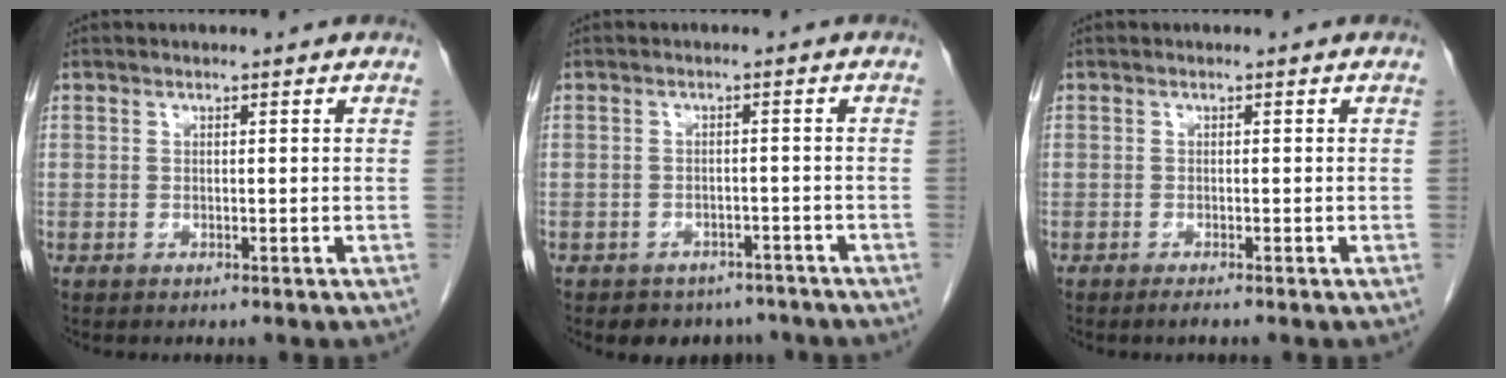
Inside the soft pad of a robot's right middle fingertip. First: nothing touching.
{"total": 5.5, "force": [-4.6, 3.1, 0.6], "torque": [0.004, 0.012, -0.057]}
{"total": 0.8, "force": [-0.6, -0.2, 0.5], "torque": [-0.009, -0.001, -0.013]}